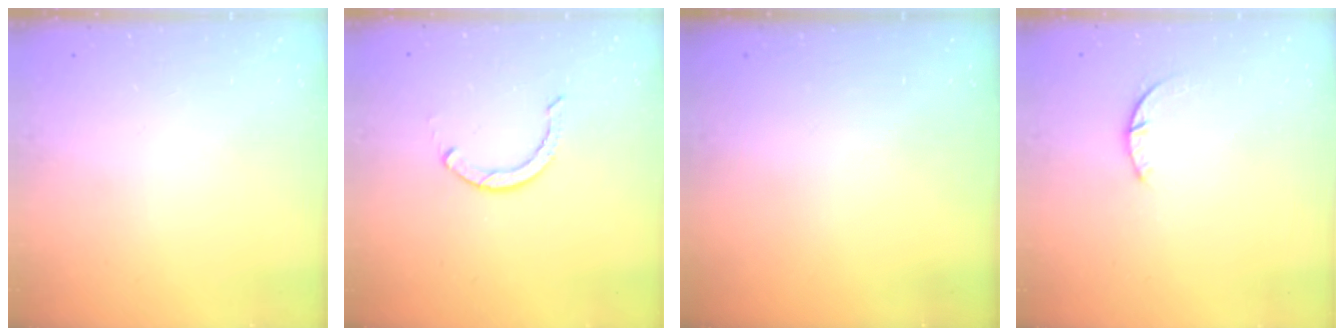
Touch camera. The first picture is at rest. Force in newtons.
{"total": 2.6, "press": 2.6, "slide": 0.1}
{"total": 0.0}
{"total": 1.2, "press": 1.2, "slide": 0.3}